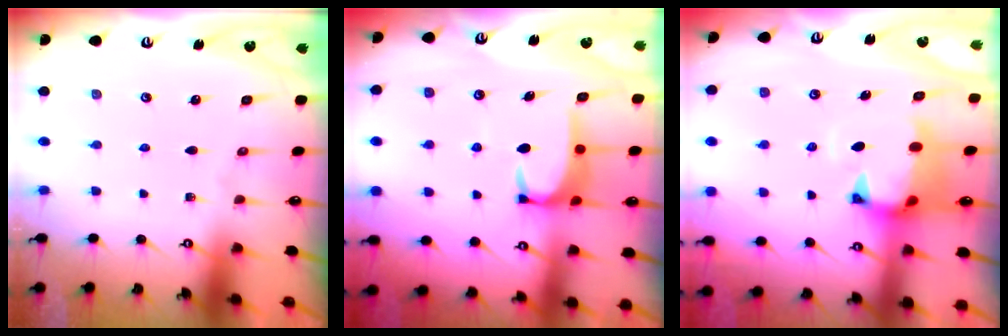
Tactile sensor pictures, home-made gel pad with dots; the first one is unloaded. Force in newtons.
{"total": 3.4, "press": 3.3, "slide": 0.9}
{"total": 1.6, "press": 1.2, "slide": 1.1}